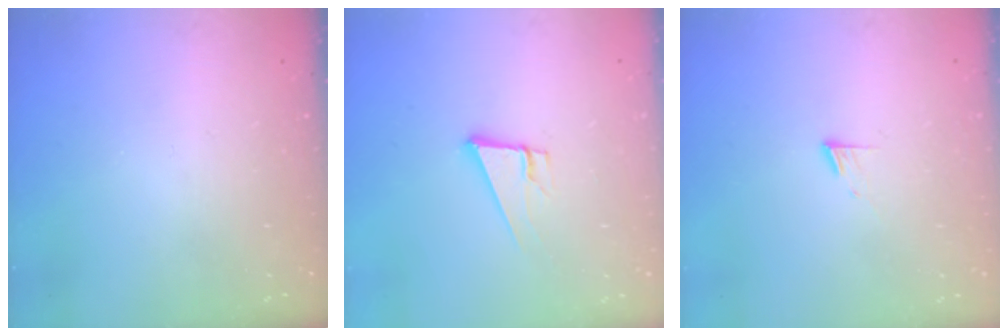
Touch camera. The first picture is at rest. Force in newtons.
{"total": 9.0, "press": 8.3, "slide": 3.3}
{"total": 5.1, "press": 5.1, "slide": 0.6}